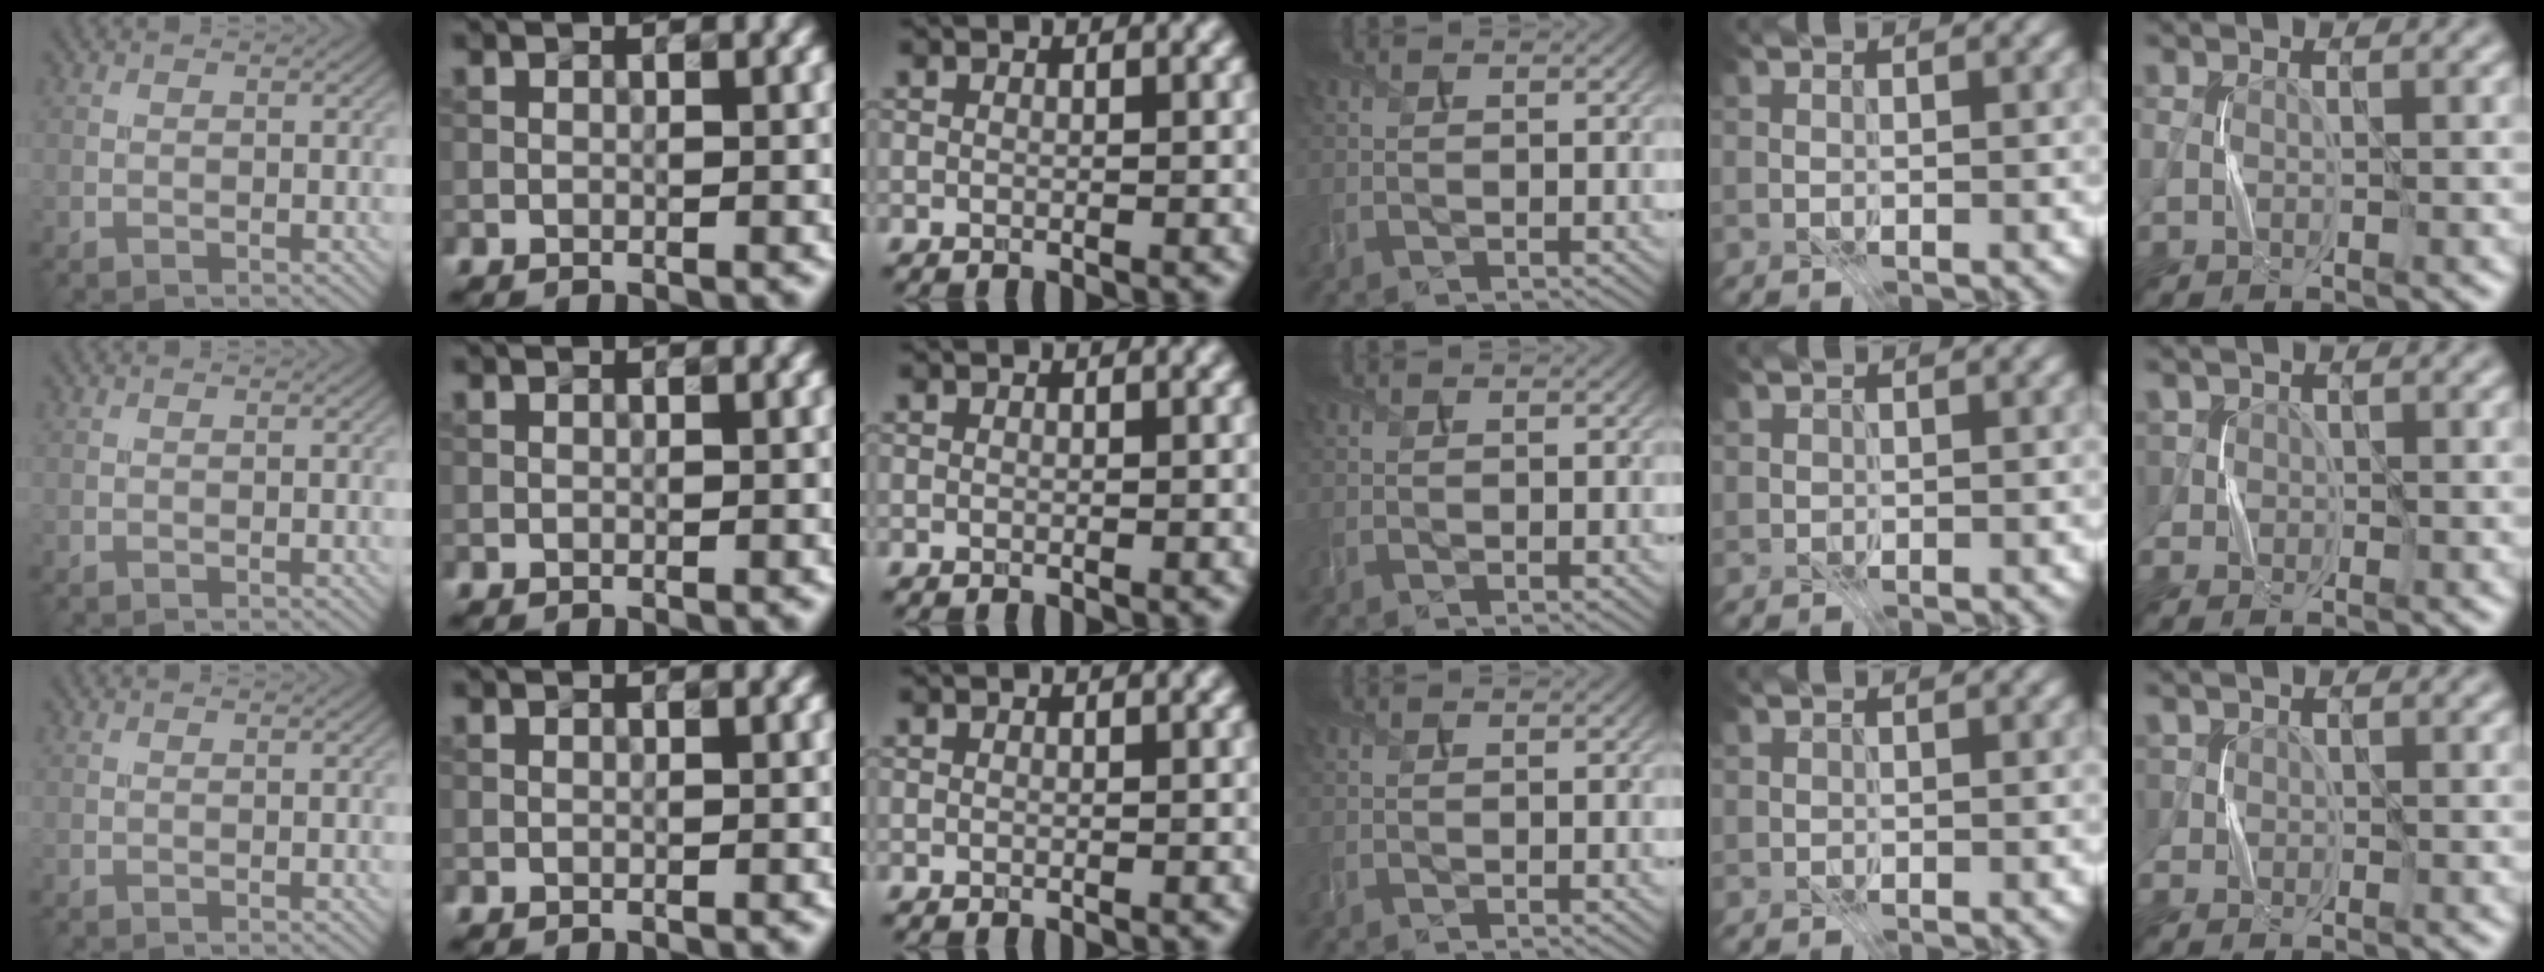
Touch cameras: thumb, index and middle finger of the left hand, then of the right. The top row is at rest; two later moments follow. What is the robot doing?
{"motion": "press", "object": "stapler"}